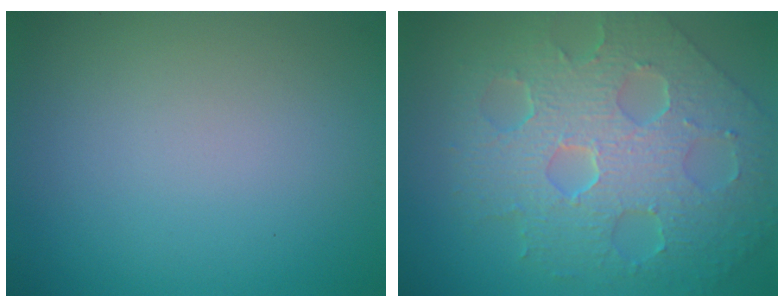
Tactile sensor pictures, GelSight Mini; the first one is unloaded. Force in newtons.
{"total": 8.7, "press": 6.1, "slide": 6.1}